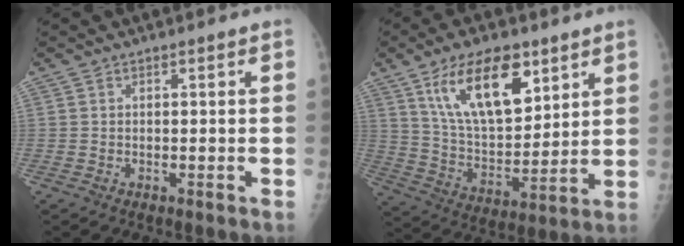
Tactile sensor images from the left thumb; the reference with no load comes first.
{"total": 17.5, "force": [9.3, 8.3, 12.2], "torque": [-0.169, -0.046, 0.175]}